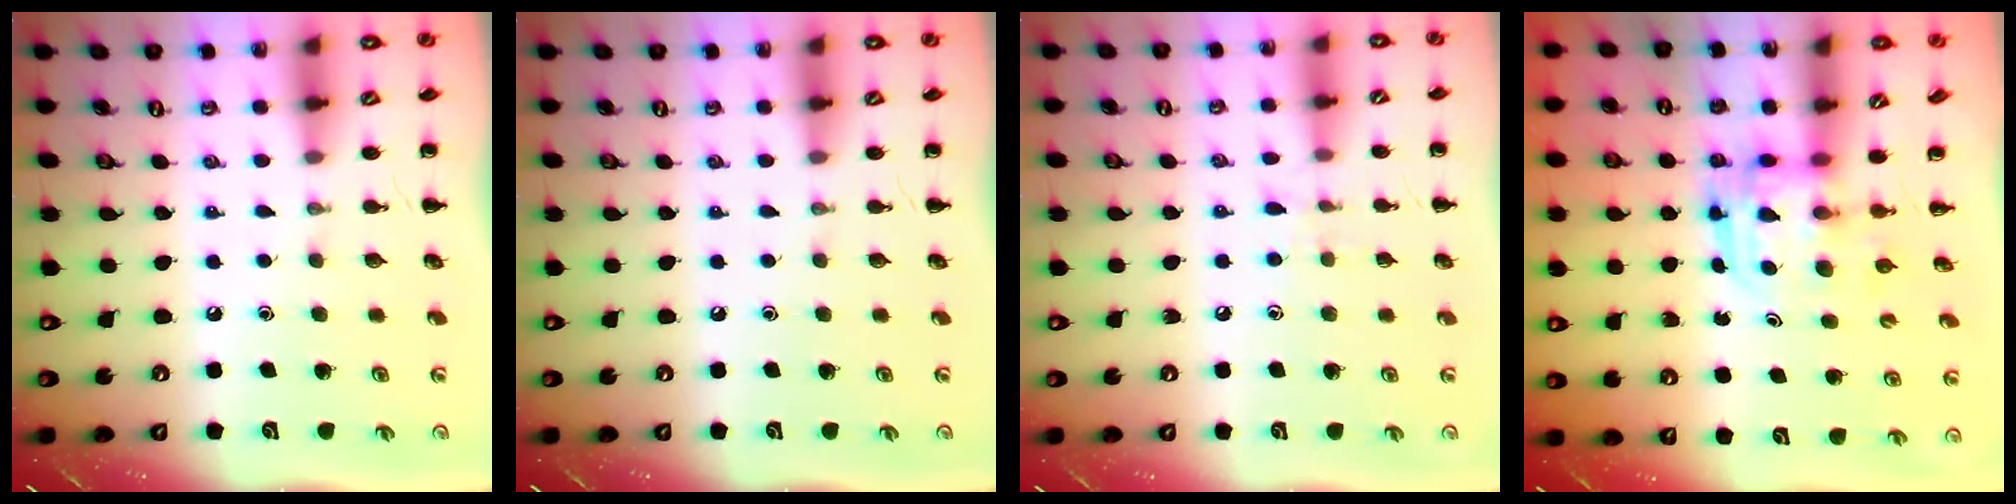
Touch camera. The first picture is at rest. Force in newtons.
{"total": 0.0}
{"total": 6.3, "press": 6.0, "slide": 2.0}
{"total": 3.0, "press": 3.0, "slide": 0.3}